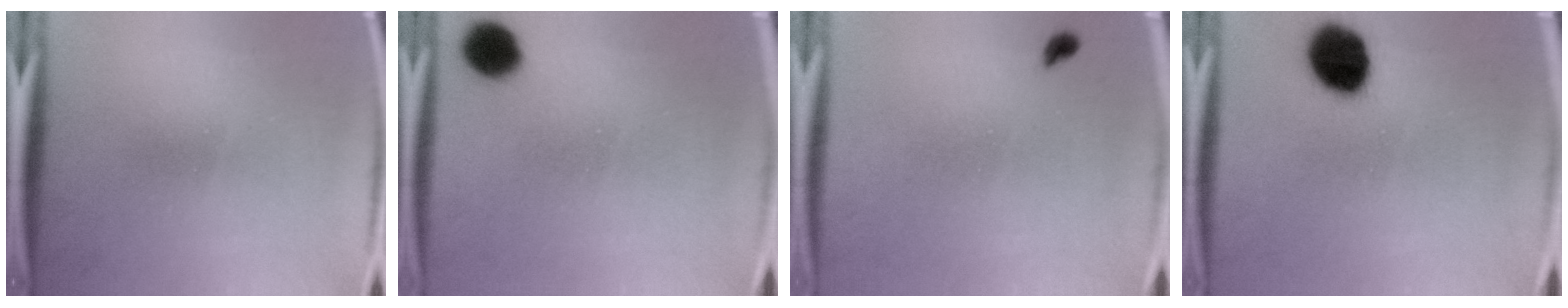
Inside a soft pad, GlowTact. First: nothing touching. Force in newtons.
{"total": 6.8}
{"total": 1.4}
{"total": 13.3}